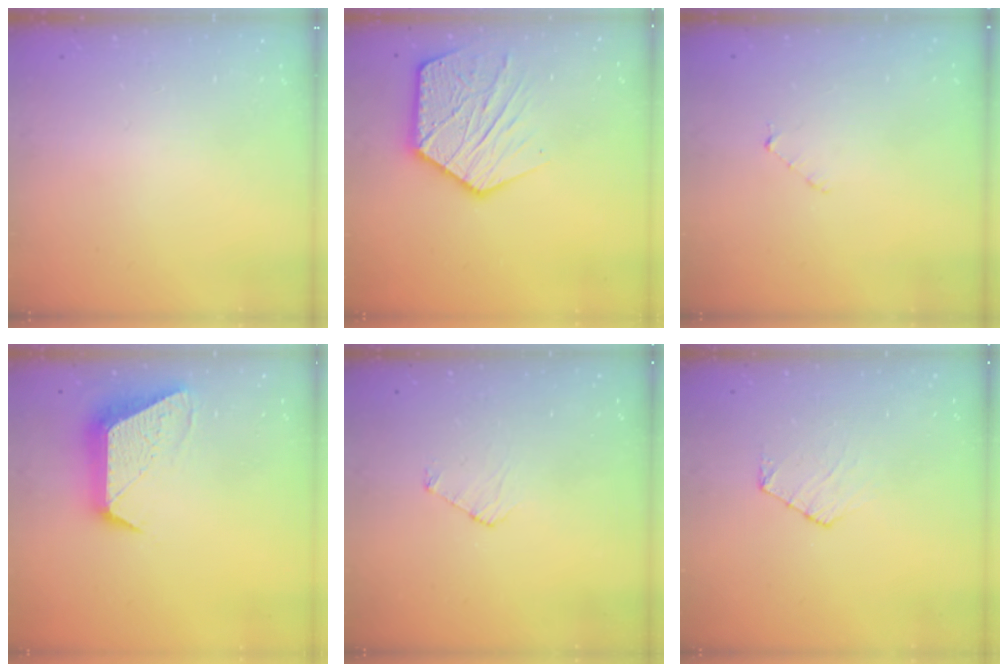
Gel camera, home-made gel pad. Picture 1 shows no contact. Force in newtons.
{"total": 16.2, "press": 16.1, "slide": 1.4}
{"total": 3.0, "press": 3.0, "slide": 0.3}
{"total": 12.1, "press": 12.1, "slide": 0.6}
{"total": 3.8, "press": 3.8, "slide": 0.3}
{"total": 7.2, "press": 7.2, "slide": 0.7}